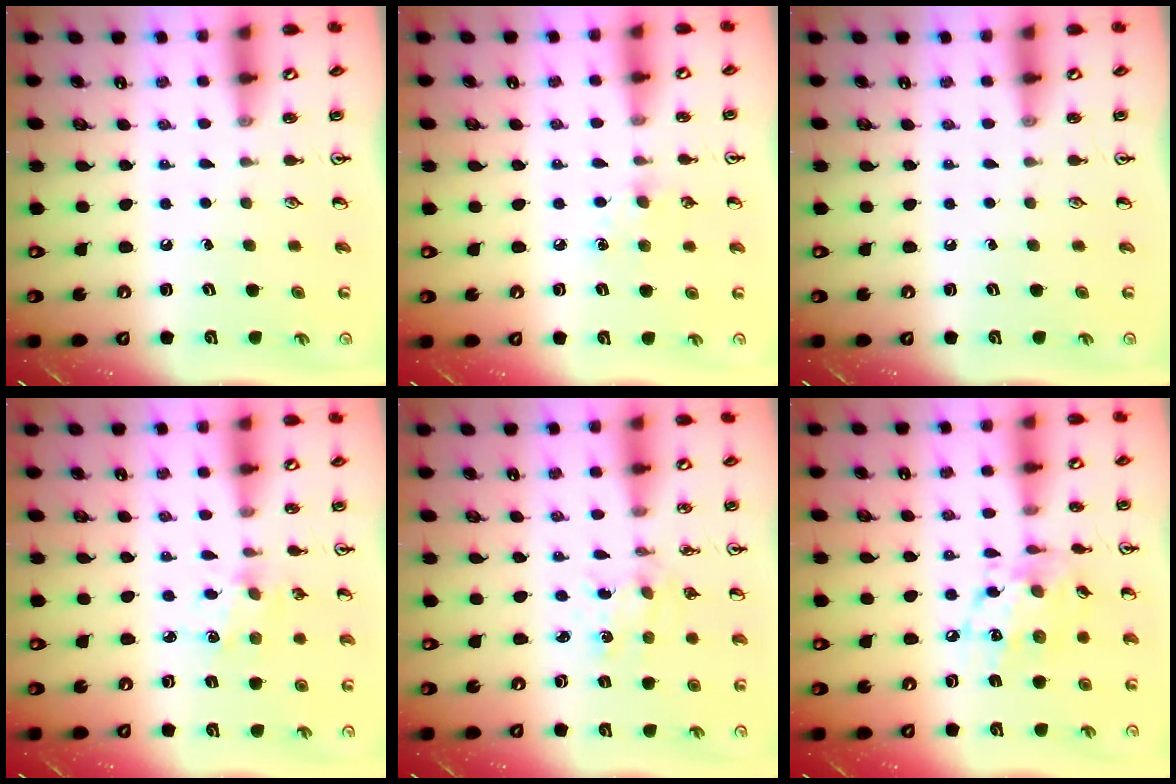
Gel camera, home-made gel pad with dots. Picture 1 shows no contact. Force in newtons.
{"total": 6.5, "press": 6.4, "slide": 1.0}
{"total": 0.0}
{"total": 2.9, "press": 2.9, "slide": 0.3}
{"total": 1.0, "press": 0.9, "slide": 0.1}
{"total": 12.6, "press": 12.5, "slide": 0.8}